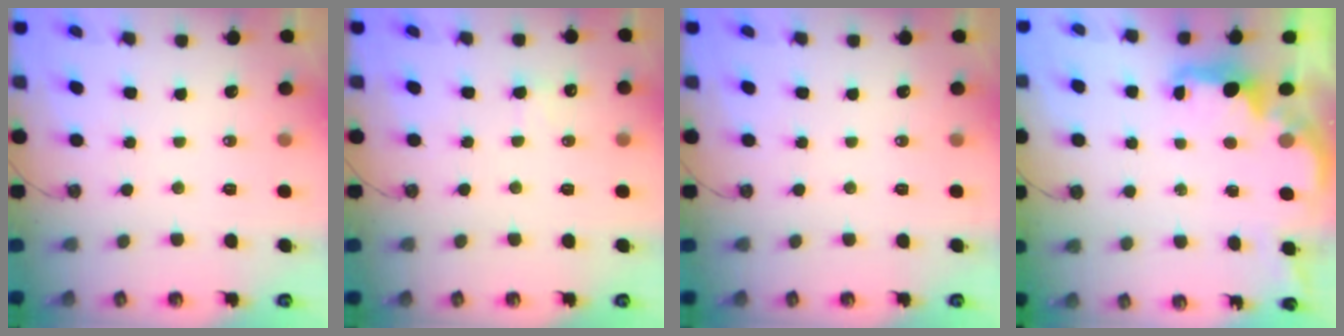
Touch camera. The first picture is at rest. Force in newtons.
{"total": 6.2, "press": 6.1, "slide": 0.9}
{"total": 0.0}
{"total": 2.2, "press": 2.1, "slide": 0.8}